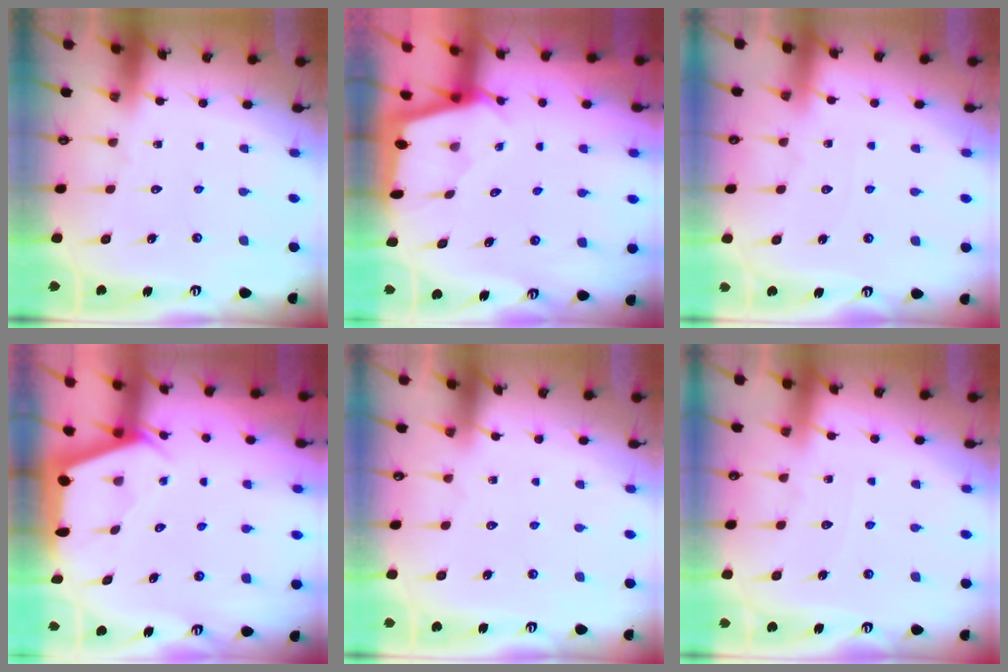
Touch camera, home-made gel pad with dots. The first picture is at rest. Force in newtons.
{"total": 1.9, "press": 1.9, "slide": 0.1}
{"total": 1.6, "press": 1.5, "slide": 0.3}
{"total": 2.4, "press": 2.3, "slide": 0.3}
{"total": 1.7, "press": 1.7, "slide": 0.4}
{"total": 3.3, "press": 3.3, "slide": 0.5}